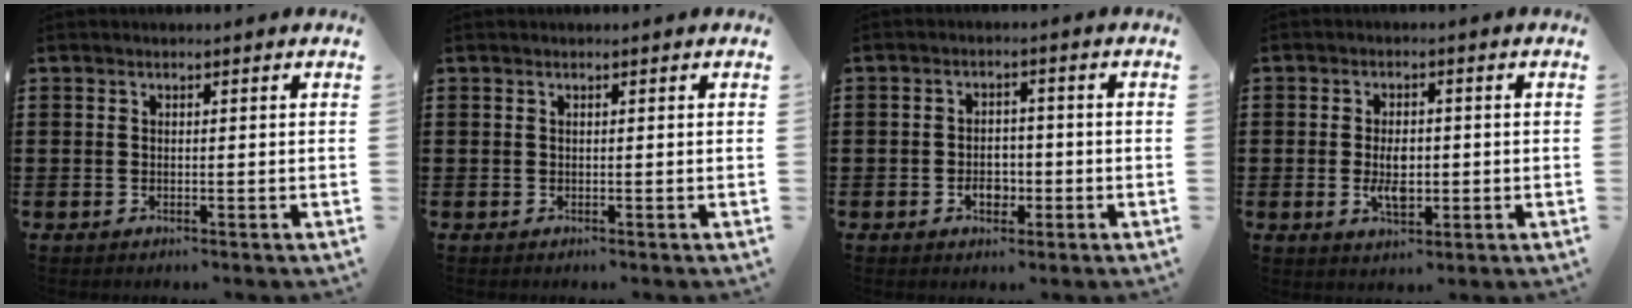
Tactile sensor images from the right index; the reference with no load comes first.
{"total": 0.0}
{"total": 3.7, "force": [-1.3, 2.5, 2.5], "torque": [-0.038, 0.002, -0.025]}
{"total": 5.3, "force": [-0.6, 2.8, 4.5], "torque": [-0.086, -0.001, -0.015]}